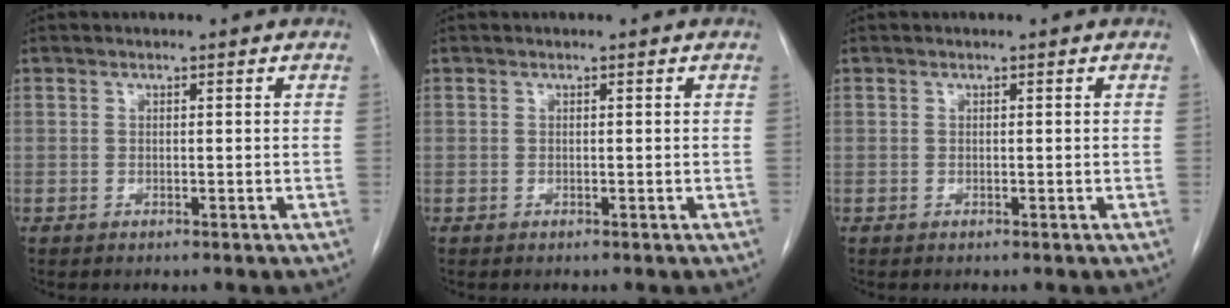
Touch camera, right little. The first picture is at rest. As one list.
[{"total": 0.0}, {"total": 0.0}]